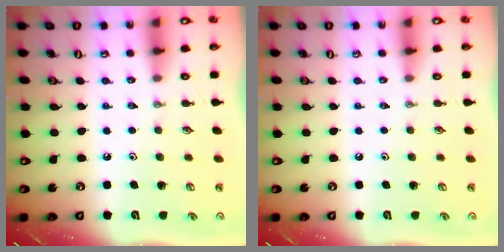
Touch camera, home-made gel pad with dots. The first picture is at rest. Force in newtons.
{"total": 0.0}